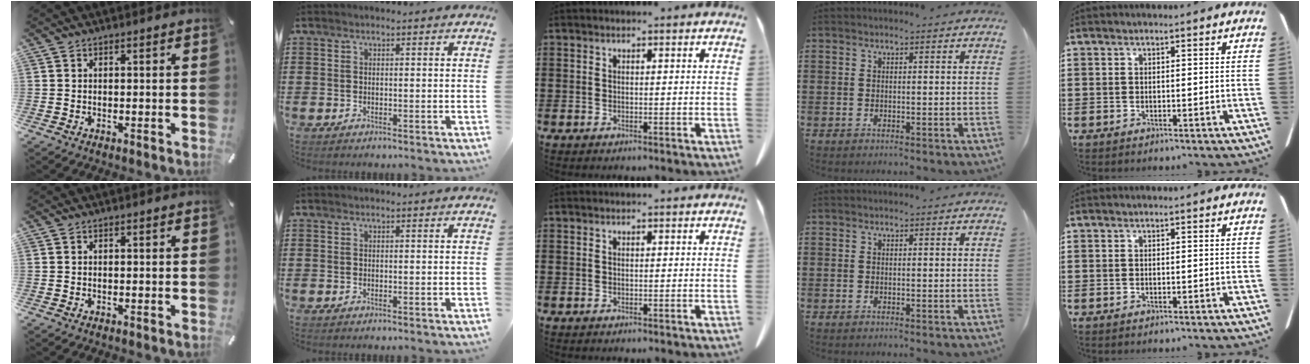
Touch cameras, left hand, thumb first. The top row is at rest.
{}